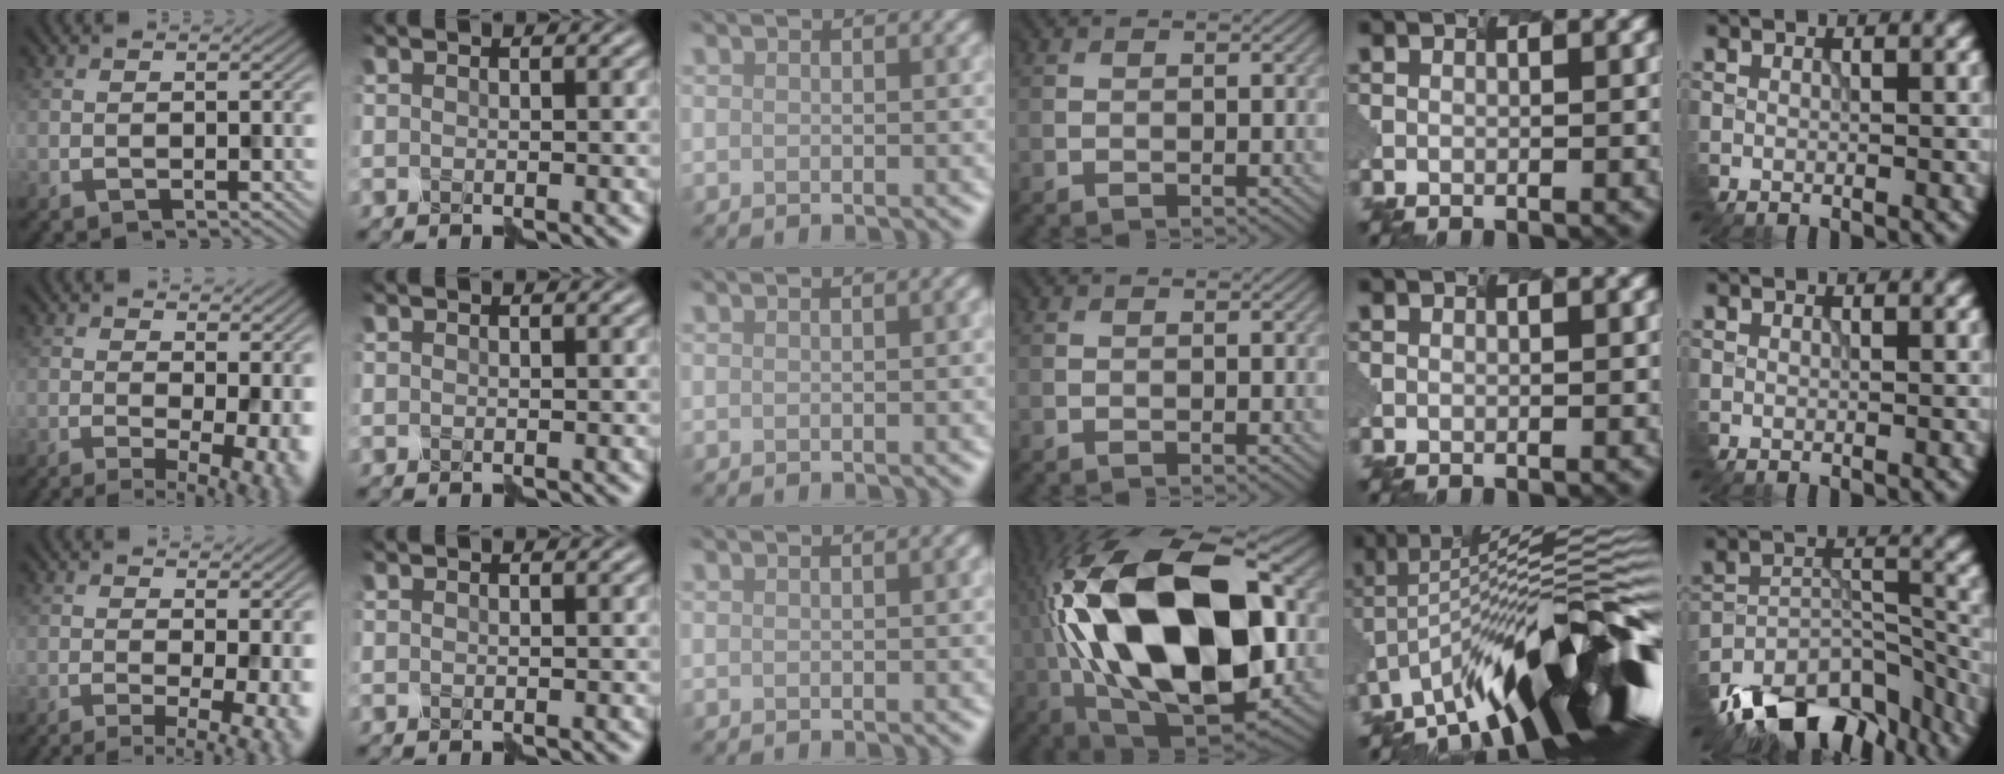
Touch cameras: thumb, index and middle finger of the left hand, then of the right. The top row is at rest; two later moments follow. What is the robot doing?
{"motion": "assemble", "object": "spray bottle"}